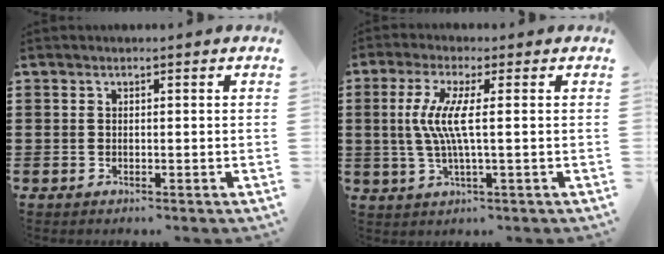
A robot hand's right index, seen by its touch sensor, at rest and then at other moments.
{"total": 6.6, "force": [0.3, 0.3, 6.5], "torque": [-0.152, -0.016, -0.007]}